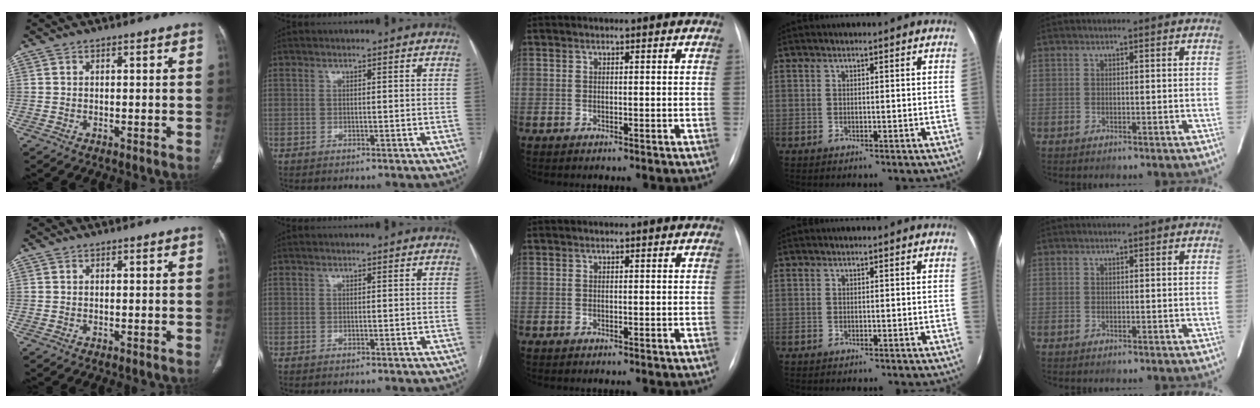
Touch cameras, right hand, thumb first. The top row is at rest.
{}